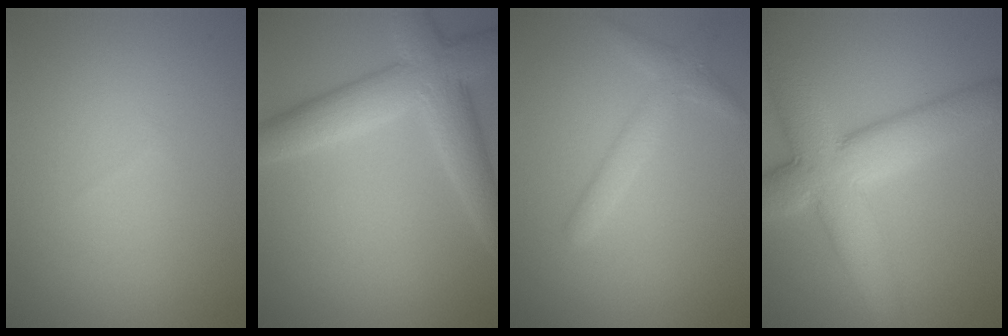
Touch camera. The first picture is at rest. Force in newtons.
{"total": 5.4, "press": 5.4, "slide": 0.4}
{"total": 2.3, "press": 2.3, "slide": 0.1}
{"total": 9.4, "press": 9.4, "slide": 0.5}